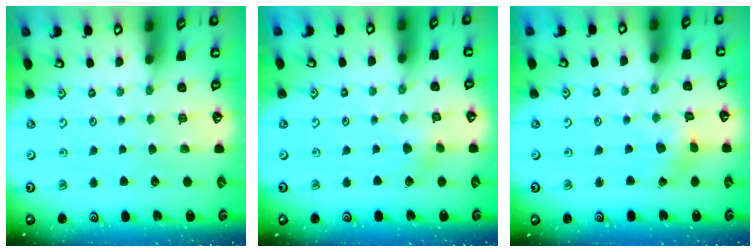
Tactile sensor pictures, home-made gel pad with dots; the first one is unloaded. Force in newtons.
{"total": 2.9, "press": 2.8, "slide": 0.2}
{"total": 2.6, "press": 2.6, "slide": 0.5}